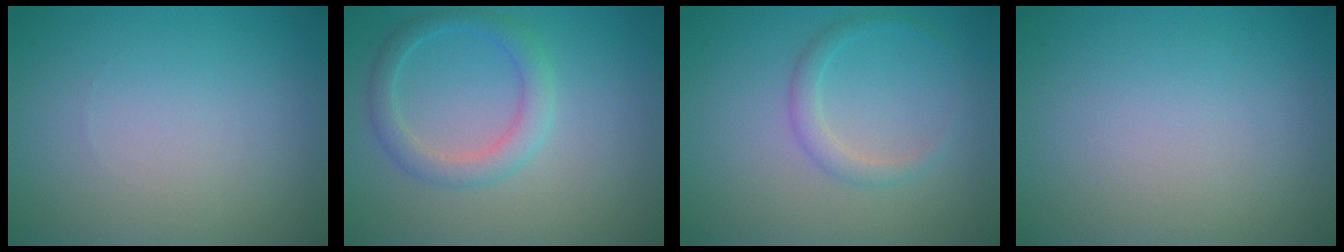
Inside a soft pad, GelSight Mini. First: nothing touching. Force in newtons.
{"total": 2.7, "press": 2.7, "slide": 0.1}
{"total": 1.6, "press": 1.6, "slide": 0.1}
{"total": 0.0}